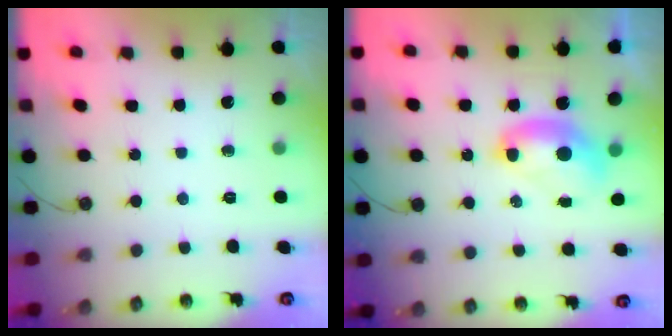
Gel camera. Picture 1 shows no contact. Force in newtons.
{"total": 2.7, "press": 2.7, "slide": 0.1}